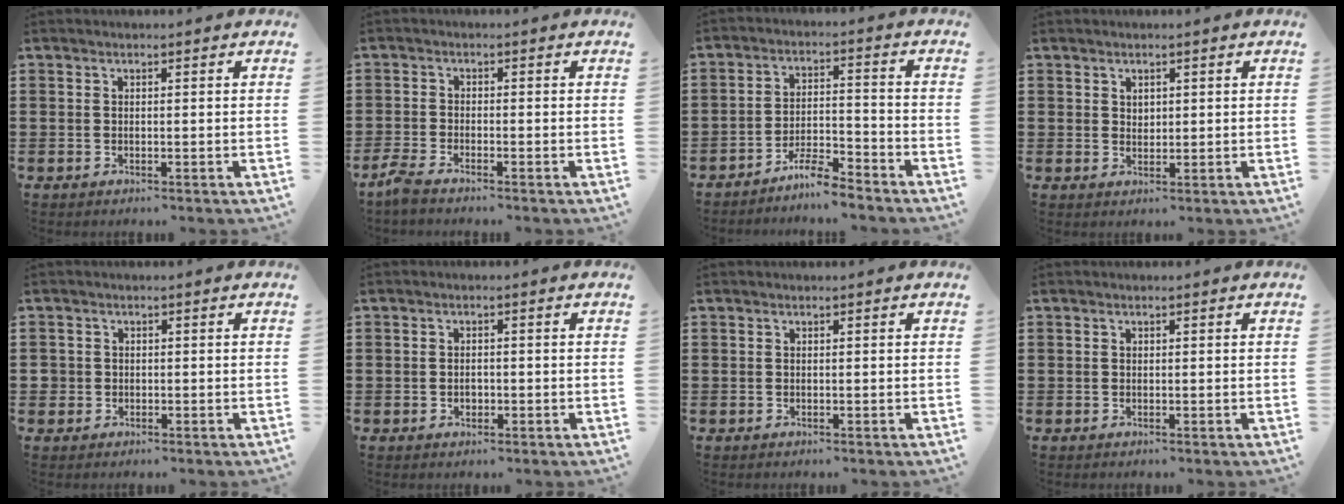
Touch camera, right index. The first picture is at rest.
{"total": 2.3, "force": [-2.2, 0.1, 0.9], "torque": [-0.031, -0.005, -0.047]}
{"total": 5.2, "force": [-4.9, 0.3, 1.9], "torque": [-0.047, 0.003, -0.098]}
{"total": 1.5, "force": [1.0, 1.0, 0.3], "torque": [-0.008, 0.004, 0.020]}
{"total": 1.3, "force": [-0.3, 1.3, 0.2], "torque": [-0.008, 0.004, -0.009]}
{"total": 1.4, "force": [-0.4, 1.0, 1.0], "torque": [-0.021, 0.002, -0.008]}
{"total": 0.0}
{"total": 0.0}